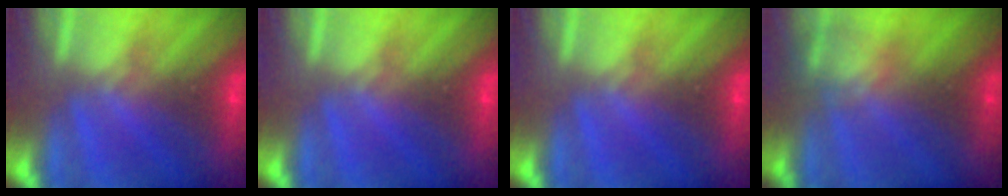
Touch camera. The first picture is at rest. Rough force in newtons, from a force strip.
{"total": 0.0}
{"total": 0.0}
{"total": 2.3}